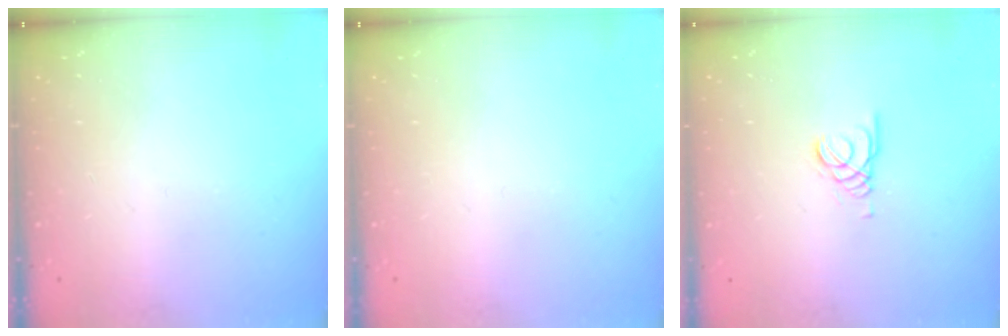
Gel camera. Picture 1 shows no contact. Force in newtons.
{"total": 0.0}
{"total": 1.5, "press": 1.5, "slide": 0.1}